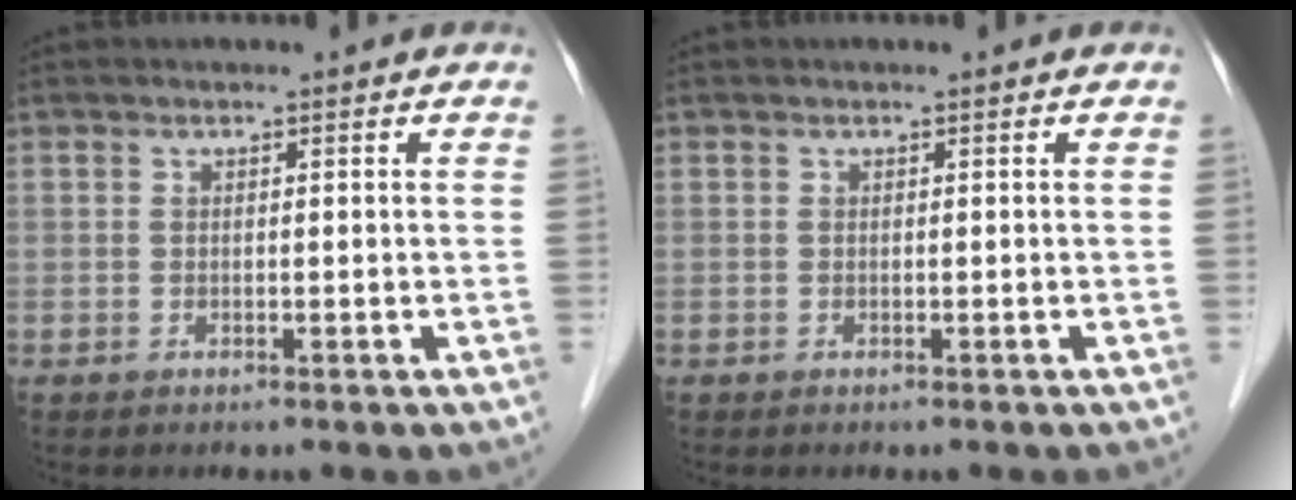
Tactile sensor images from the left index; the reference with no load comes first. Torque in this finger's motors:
{"motor_torque": [0.37, 0.11, -0.01, 0.01]}